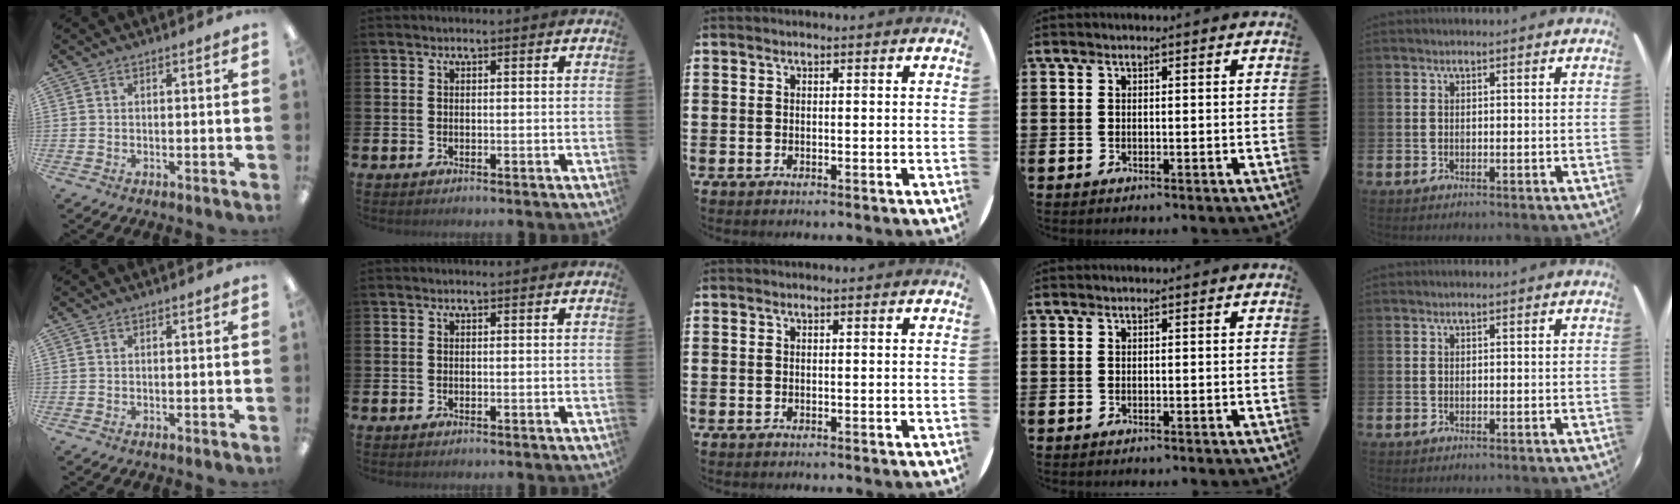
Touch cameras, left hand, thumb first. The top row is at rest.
{}